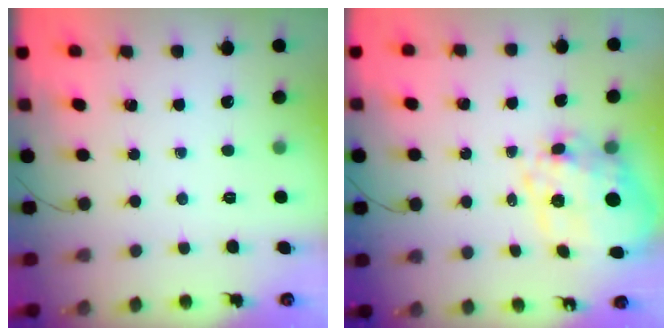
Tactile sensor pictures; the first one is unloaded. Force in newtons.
{"total": 14.6, "press": 14.3, "slide": 3.0}